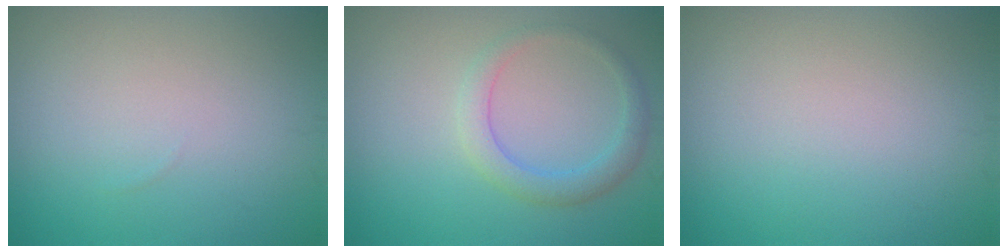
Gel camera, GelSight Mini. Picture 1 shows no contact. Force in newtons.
{"total": 2.6, "press": 2.6, "slide": 0.2}
{"total": 0.0}